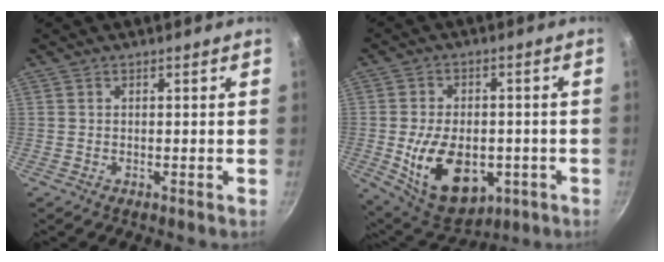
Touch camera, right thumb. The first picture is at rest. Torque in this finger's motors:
{"motor_torque": [-0.20, 0.96, 0.48, 0.33, 0.34]}